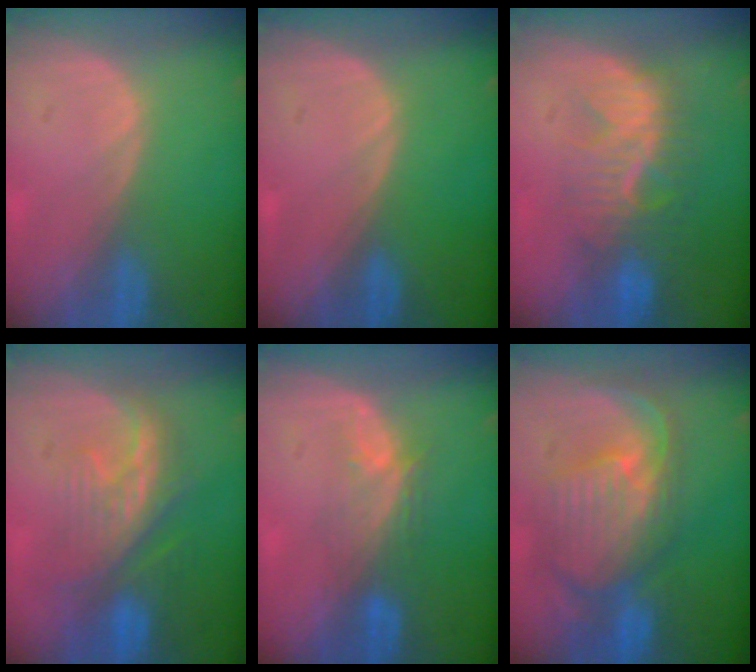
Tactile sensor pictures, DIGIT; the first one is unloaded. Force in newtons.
{"total": 0.0}
{"total": 8.6, "press": 8.0, "slide": 2.9}
{"total": 8.7, "press": 8.3, "slide": 2.6}
{"total": 4.5, "press": 4.3, "slide": 1.5}
{"total": 11.1, "press": 9.7, "slide": 5.5}